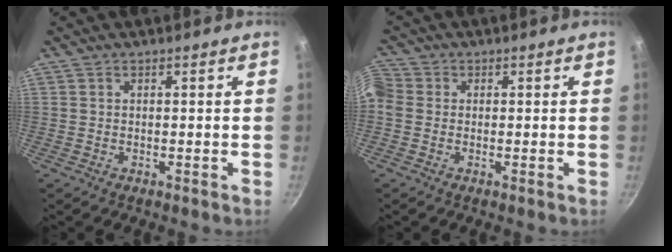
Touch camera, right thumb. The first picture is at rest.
{"total": 4.1, "force": [-0.5, 3.5, 1.9], "torque": [-0.045, 0.010, -0.025]}